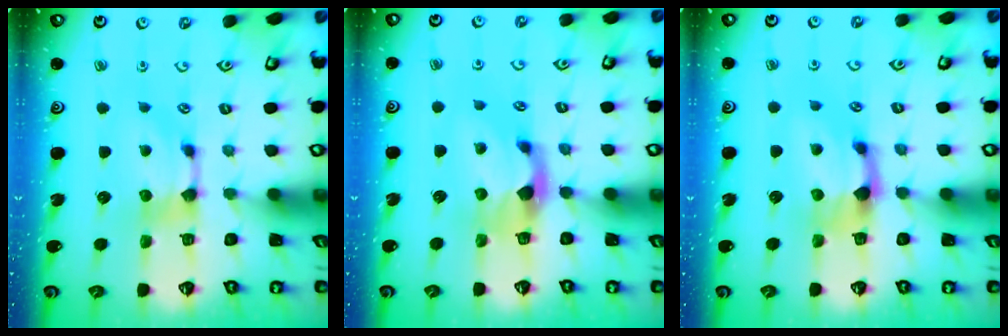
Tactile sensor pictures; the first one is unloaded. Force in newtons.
{"total": 2.1, "press": 1.6, "slide": 1.2}
{"total": 2.1, "press": 1.6, "slide": 1.4}